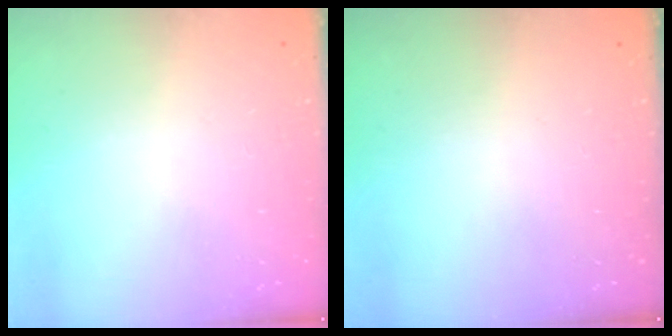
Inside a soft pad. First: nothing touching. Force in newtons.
{"total": 0.0}